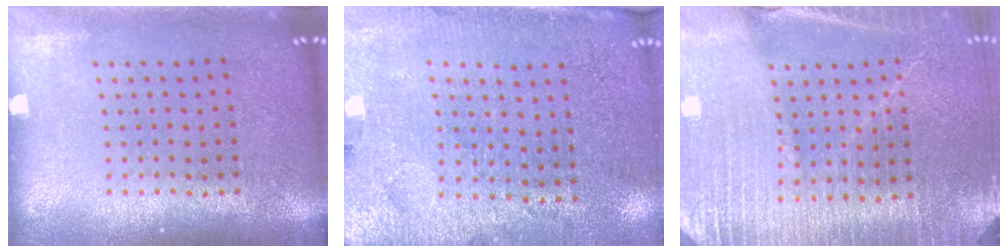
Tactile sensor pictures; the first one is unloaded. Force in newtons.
{"total": 3.1, "press": 2.8, "slide": 1.3}
{"total": 3.4, "press": 3.3, "slide": 0.7}